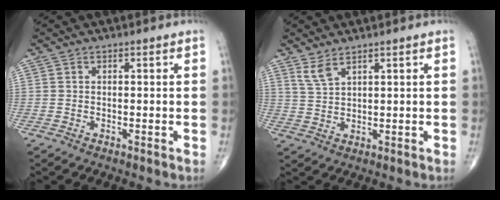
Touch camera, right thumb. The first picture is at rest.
{"total": 3.3, "force": [2.5, 0.8, 2.0], "torque": [-0.045, -0.014, 0.058]}